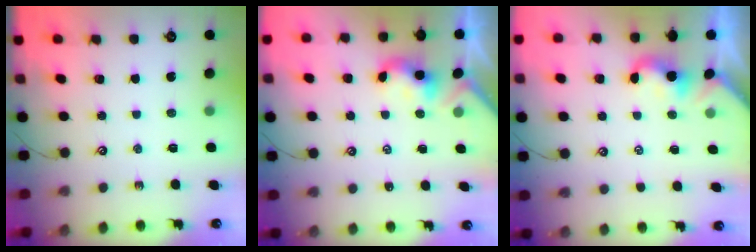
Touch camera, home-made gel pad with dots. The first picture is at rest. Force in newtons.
{"total": 2.2, "press": 2.2, "slide": 0.2}
{"total": 2.4, "press": 2.4, "slide": 0.1}